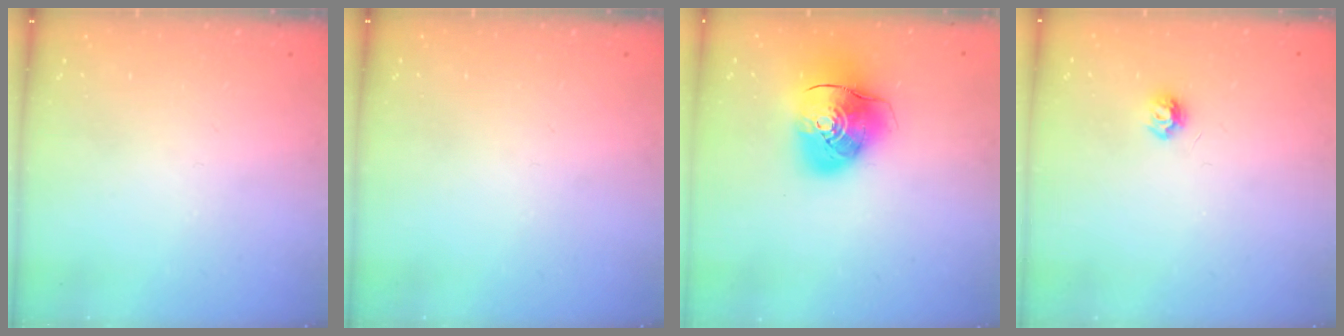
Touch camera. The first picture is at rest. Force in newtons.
{"total": 0.0}
{"total": 12.8, "press": 12.6, "slide": 2.1}
{"total": 4.7, "press": 4.7, "slide": 0.5}